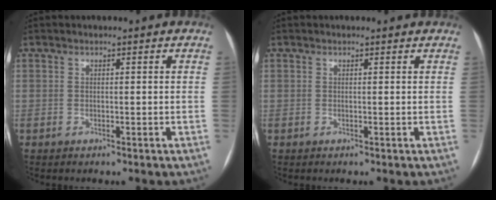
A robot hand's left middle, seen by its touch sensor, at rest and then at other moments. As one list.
[{"total": 0.8, "force": [0.8, 0.2, 0.0], "torque": [-0.007, 0.002, 0.005]}]